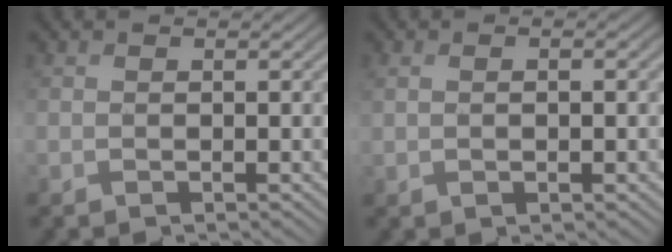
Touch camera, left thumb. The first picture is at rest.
{"total": 2.0, "force": [0.1, 0.7, 1.8], "torque": [-0.033, -0.007, 0.006]}